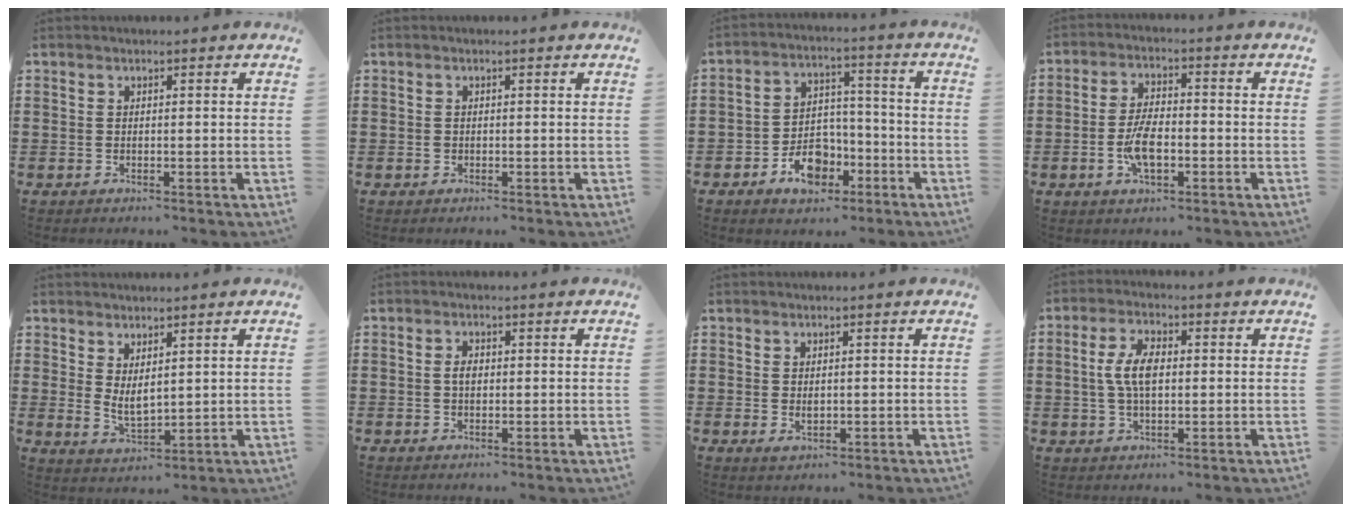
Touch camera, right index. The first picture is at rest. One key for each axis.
{"total": 0.6, "fx": -0.1, "fy": 0.5, "fz": 0.2, "tx": -0.005, "ty": 0.003, "tz": -0.003}
{"total": 8.0, "fx": -4.1, "fy": 5.4, "fz": 4.3, "tx": -0.066, "ty": 0.023, "tz": -0.071}
{"total": 6.2, "fx": -1.6, "fy": 2.8, "fz": 5.2, "tx": -0.117, "ty": -0.001, "tz": -0.035}
{"total": 3.4, "fx": 1.4, "fy": 1.5, "fz": 2.7, "tx": -0.054, "ty": 0.001, "tz": 0.028}
{"total": 2.0, "fx": 0.1, "fy": 1.2, "fz": 1.7, "tx": -0.033, "ty": 0.007, "tz": -0.001}
{"total": 1.5, "fx": 0.1, "fy": 0.9, "fz": 1.2, "tx": -0.023, "ty": 0.005, "tz": 0.001}
{"total": 6.3, "fx": 0.4, "fy": 2.9, "fz": 5.5, "tx": -0.123, "ty": 0.007, "tz": 0.000}